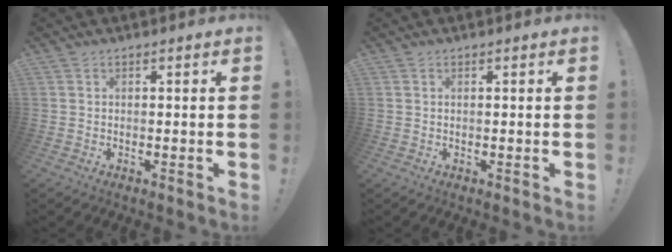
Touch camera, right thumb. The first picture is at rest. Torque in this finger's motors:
{"motor_torque": [-0.33, -0.20, -0.01, -0.15, -0.01]}